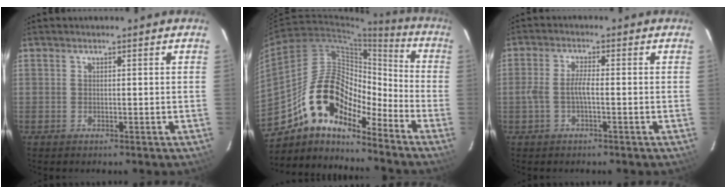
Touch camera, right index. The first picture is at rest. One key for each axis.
{"total": 16.0, "fx": -12.2, "fy": 6.2, "fz": 8.4, "tx": -0.144, "ty": 0.017, "tz": -0.231}
{"total": 3.2, "fx": -1.0, "fy": 0.5, "fz": 3.0, "tx": -0.066, "ty": 0.005, "tz": -0.017}